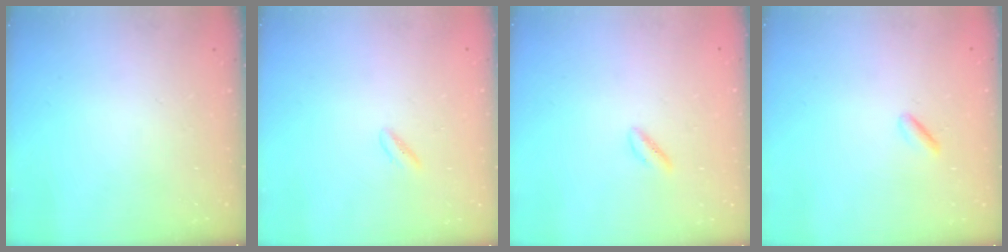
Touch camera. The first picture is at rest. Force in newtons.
{"total": 2.7, "press": 2.5, "slide": 0.9}
{"total": 1.9, "press": 1.7, "slide": 1.0}
{"total": 1.1, "press": 0.9, "slide": 0.7}